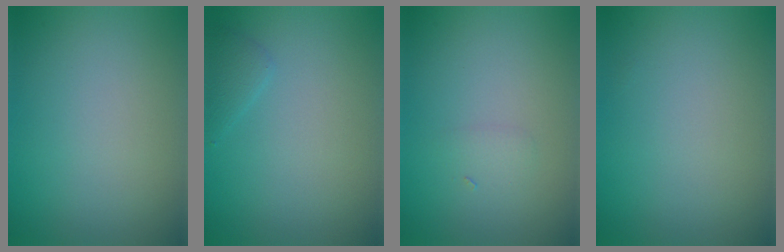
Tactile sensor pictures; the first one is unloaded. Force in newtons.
{"total": 1.1, "press": 1.1, "slide": 0.1}
{"total": 0.8, "press": 0.8, "slide": 0.1}
{"total": 0.0}